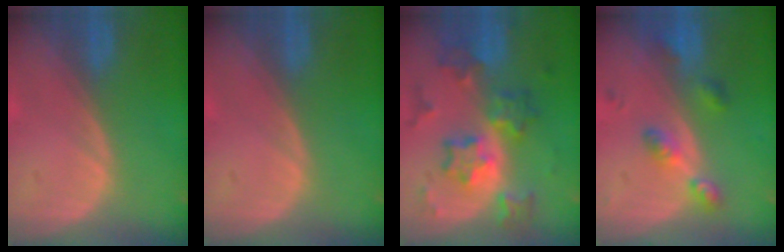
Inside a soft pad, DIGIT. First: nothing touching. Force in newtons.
{"total": 0.0}
{"total": 8.9, "press": 8.9, "slide": 0.8}
{"total": 4.6, "press": 4.6, "slide": 0.6}